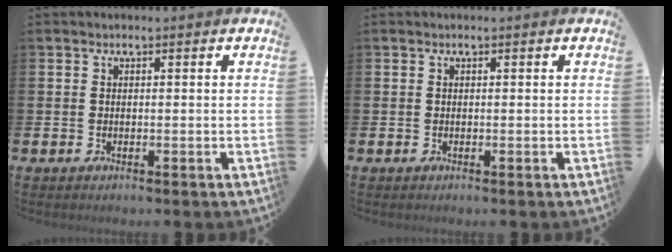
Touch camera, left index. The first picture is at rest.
{"total": 0.0}